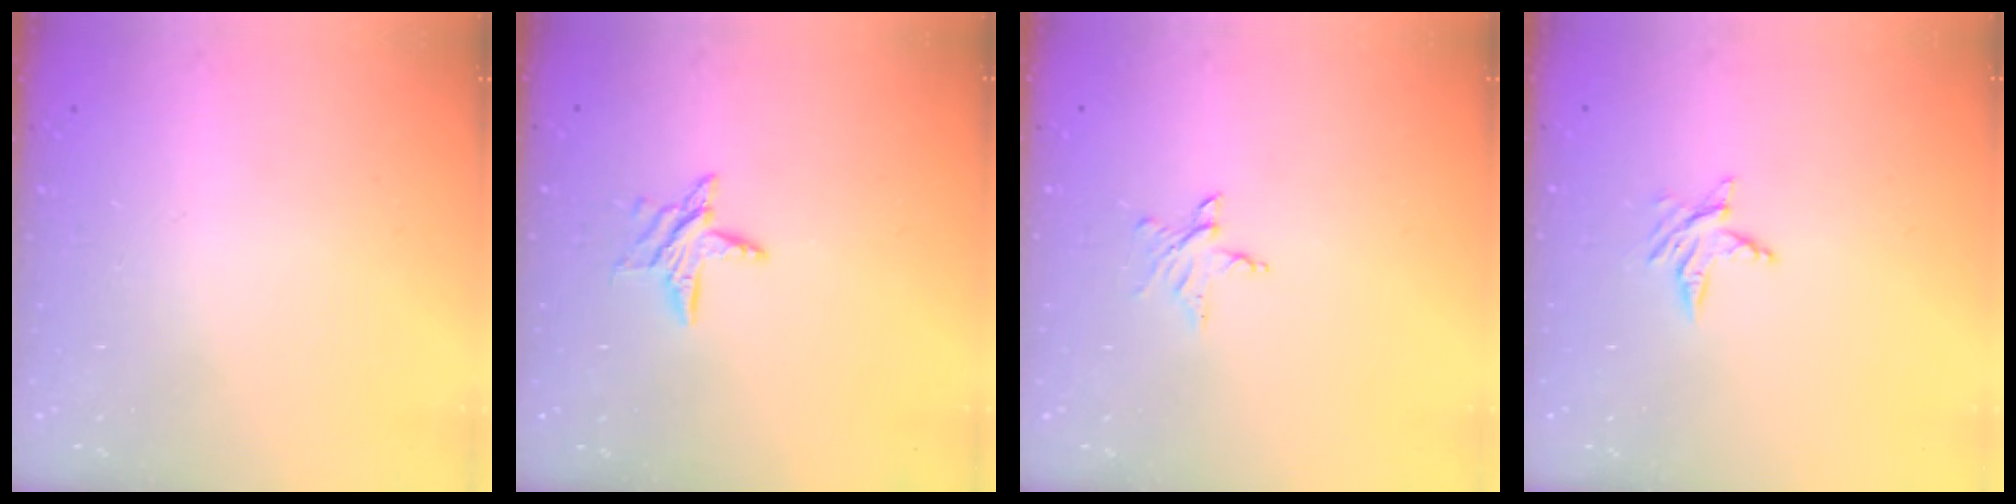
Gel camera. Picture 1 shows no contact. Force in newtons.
{"total": 6.1, "press": 6.0, "slide": 0.6}
{"total": 4.0, "press": 4.0, "slide": 0.4}
{"total": 3.5, "press": 3.4, "slide": 0.4}